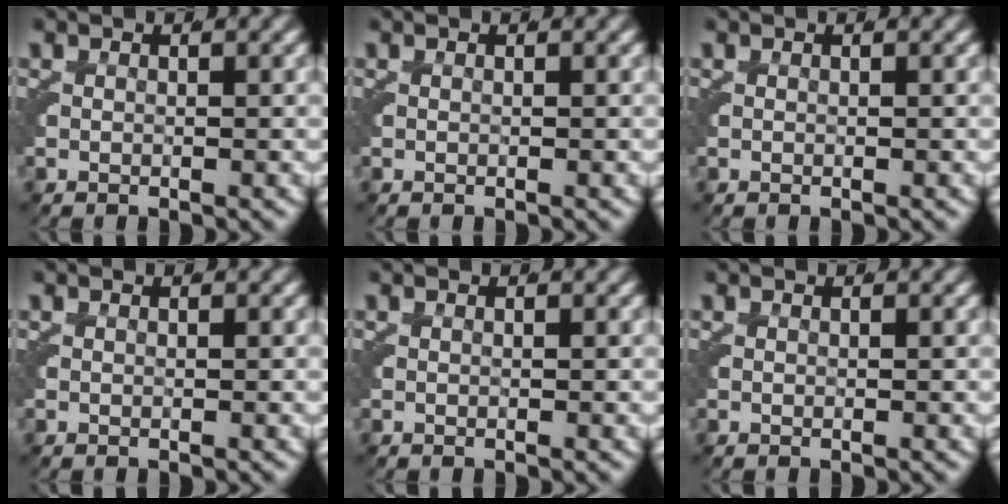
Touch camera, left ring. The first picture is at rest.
{"total": 0.0}
{"total": 0.0}
{"total": 0.0}
{"total": 0.0}
{"total": 0.0}